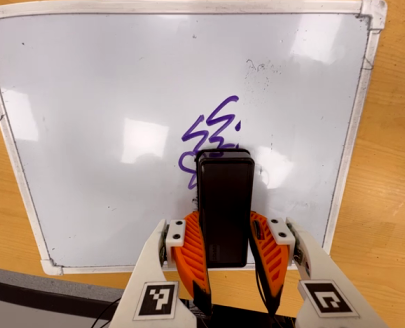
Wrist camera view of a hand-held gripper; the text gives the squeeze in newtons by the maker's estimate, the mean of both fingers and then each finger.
{"total": 8.2, "left": 6.7, "right": 9.7}